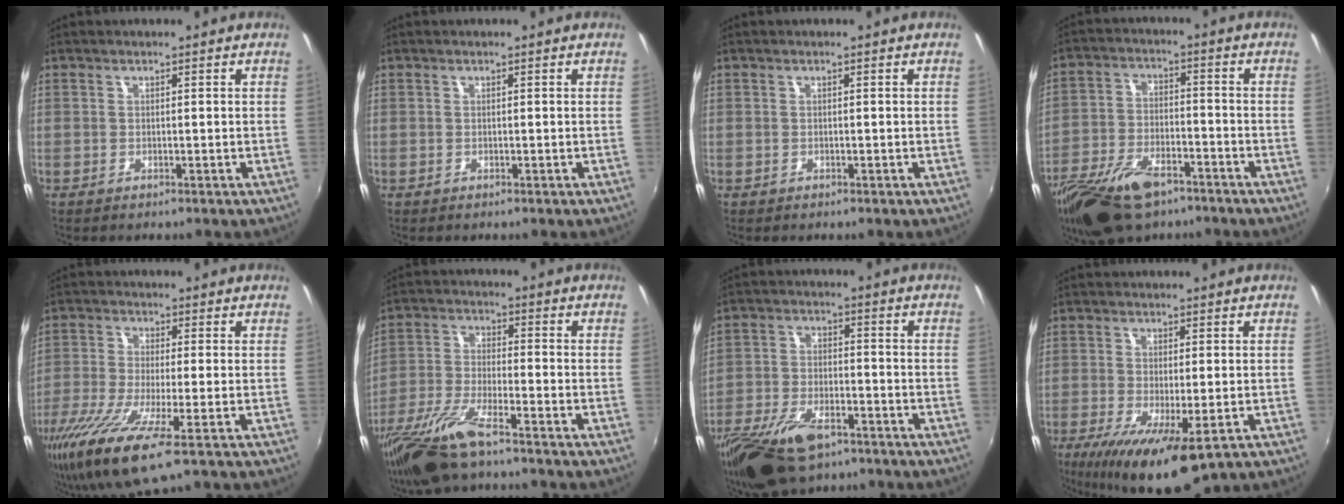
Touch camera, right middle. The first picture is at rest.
{"total": 0.0}
{"total": 0.0}
{"total": 16.0, "force": [-10.5, 7.5, 9.4], "torque": [-0.212, -0.025, -0.190]}
{"total": 12.3, "force": [-6.9, 1.2, 10.1], "torque": [-0.222, -0.045, -0.132]}
{"total": 13.6, "force": [-10.1, 2.5, 8.8], "torque": [-0.189, -0.035, -0.196]}
{"total": 15.7, "force": [-10.2, 7.3, 9.5], "torque": [-0.218, -0.028, -0.184]}
{"total": 11.5, "force": [-5.6, 3.1, 9.5], "torque": [-0.190, -0.043, -0.089]}